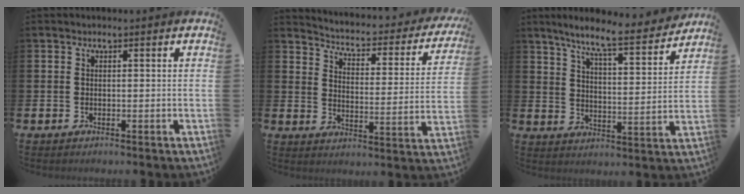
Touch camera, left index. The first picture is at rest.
{"total": 3.5, "force": [3.2, 1.2, 1.0], "torque": [-0.044, -0.032, 0.043]}
{"total": 8.6, "force": [7.7, 0.6, 3.8], "torque": [-0.095, -0.048, 0.131]}